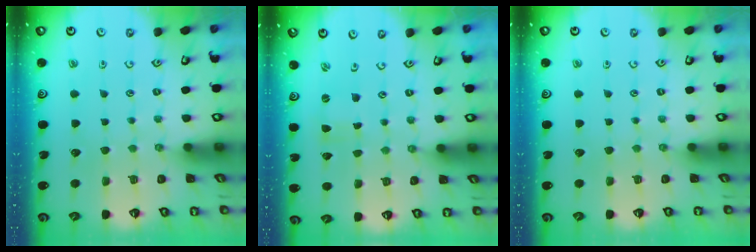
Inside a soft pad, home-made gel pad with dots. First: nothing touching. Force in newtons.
{"total": 0.0}
{"total": 0.0}